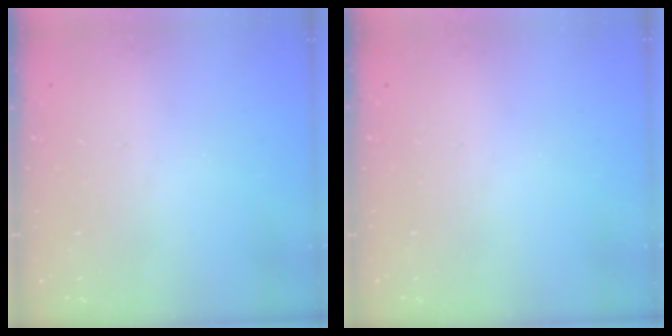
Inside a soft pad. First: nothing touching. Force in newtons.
{"total": 0.0}